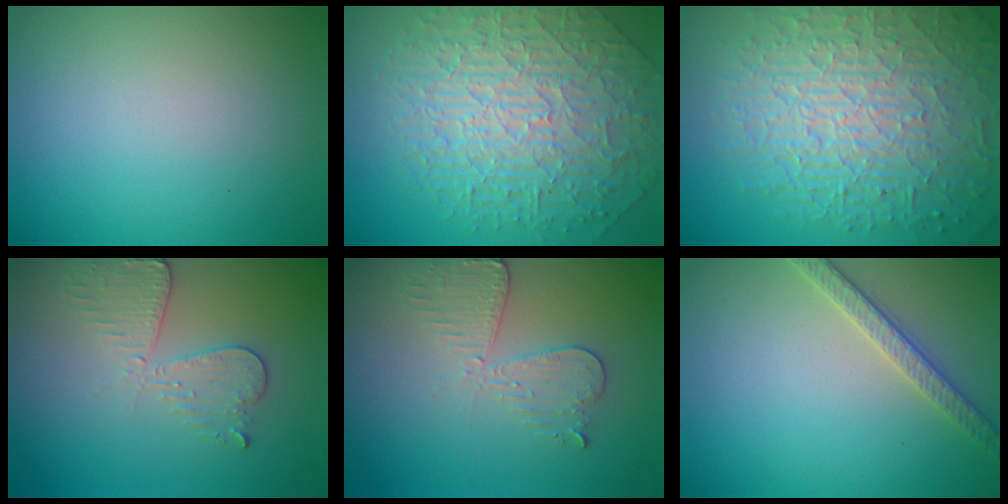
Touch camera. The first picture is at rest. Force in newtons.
{"total": 9.6, "press": 7.0, "slide": 6.5}
{"total": 10.2, "press": 6.7, "slide": 7.8}
{"total": 3.1, "press": 2.8, "slide": 1.4}
{"total": 2.9, "press": 2.7, "slide": 1.2}
{"total": 2.6, "press": 2.6, "slide": 0.5}